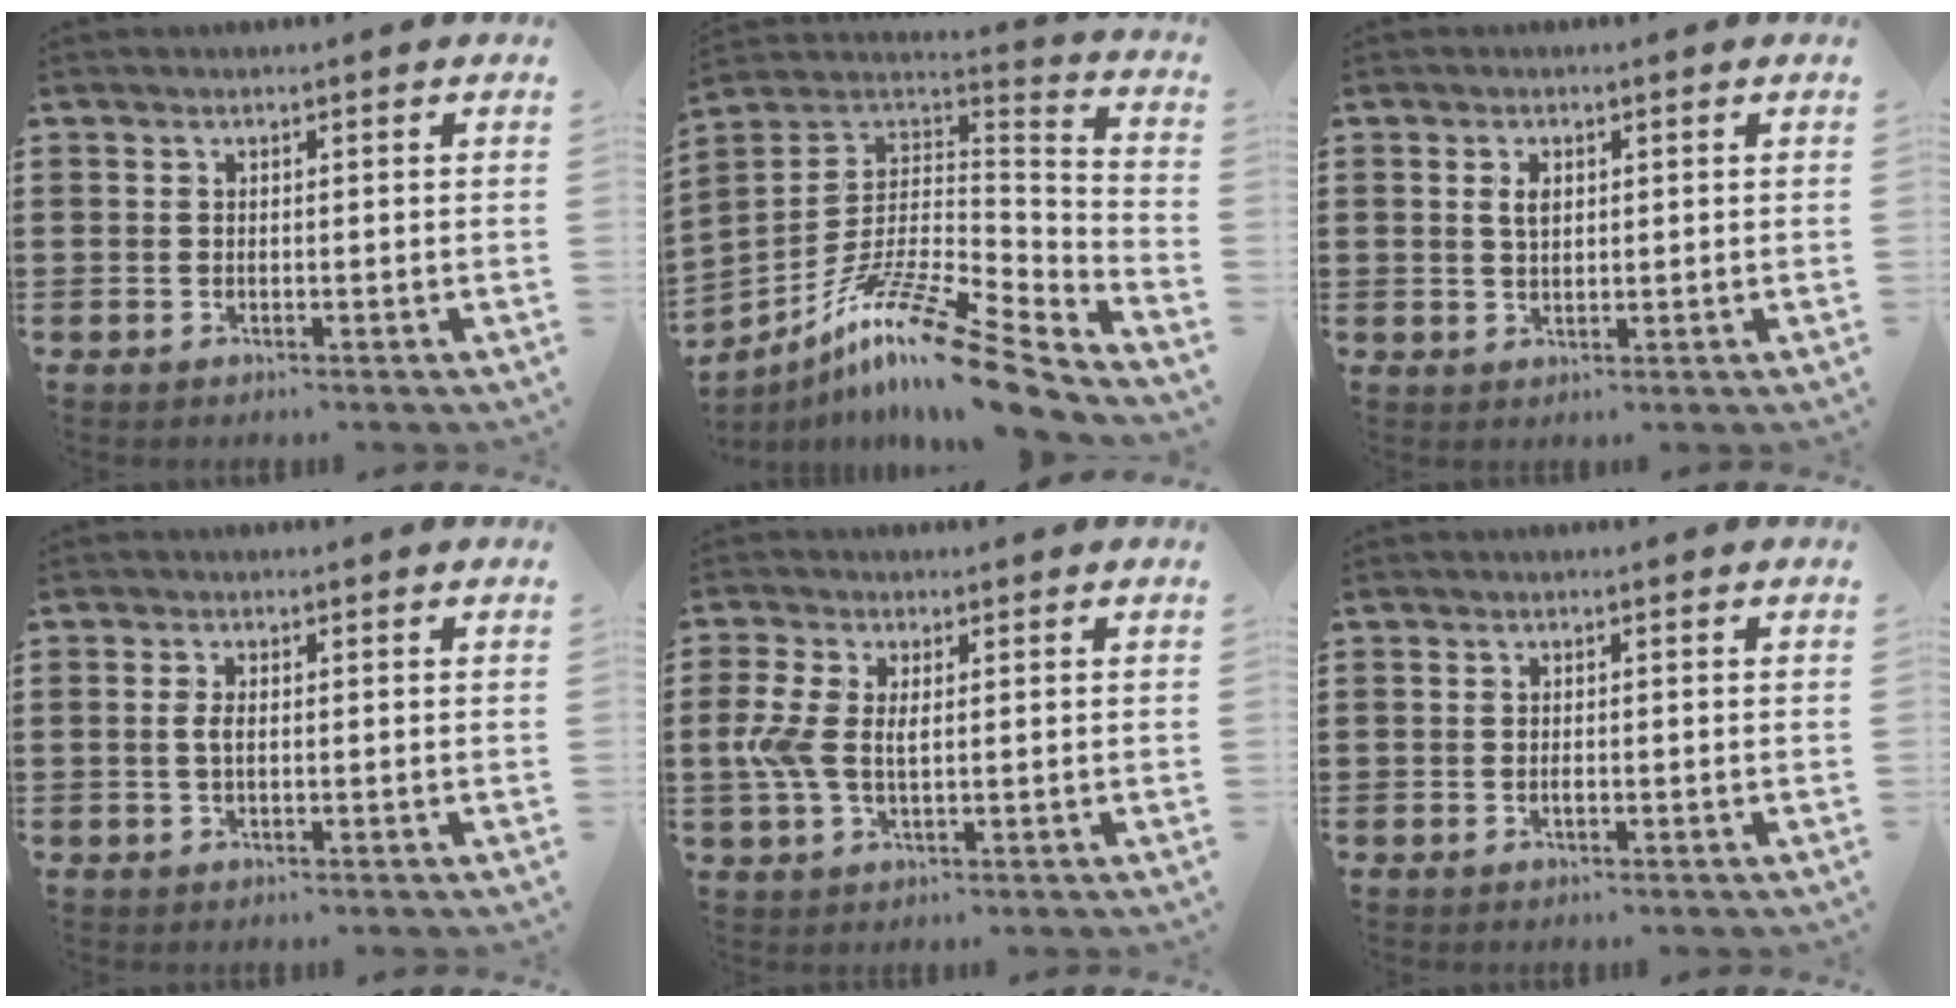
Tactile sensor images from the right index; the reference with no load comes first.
{"total": 14.8, "force": [-10.4, 2.0, 10.3], "torque": [-0.189, 0.019, -0.194]}
{"total": 2.3, "force": [0.7, 1.2, 1.8], "torque": [-0.040, 0.006, 0.012]}
{"total": 1.9, "force": [-0.1, 0.7, 1.7], "torque": [-0.041, 0.000, -0.005]}
{"total": 5.0, "force": [0.4, 2.6, 4.2], "torque": [-0.106, 0.001, 0.000]}
{"total": 0.7, "force": [-0.3, 0.2, 0.6], "torque": [-0.013, -0.004, -0.005]}